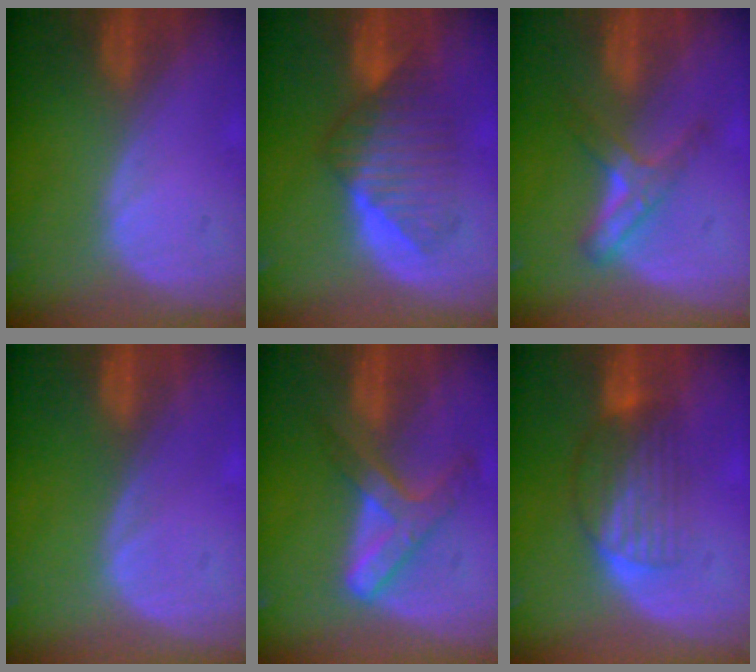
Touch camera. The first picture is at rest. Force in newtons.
{"total": 6.9, "press": 6.9, "slide": 0.5}
{"total": 5.1, "press": 4.9, "slide": 1.6}
{"total": 0.0}
{"total": 7.0, "press": 5.9, "slide": 3.7}
{"total": 6.6, "press": 5.8, "slide": 3.3}